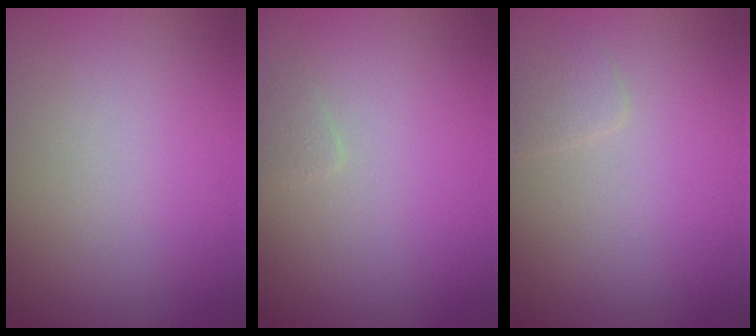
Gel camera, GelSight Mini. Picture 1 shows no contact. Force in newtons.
{"total": 0.7, "press": 0.7, "slide": 0.0}
{"total": 1.2, "press": 1.2, "slide": 0.1}